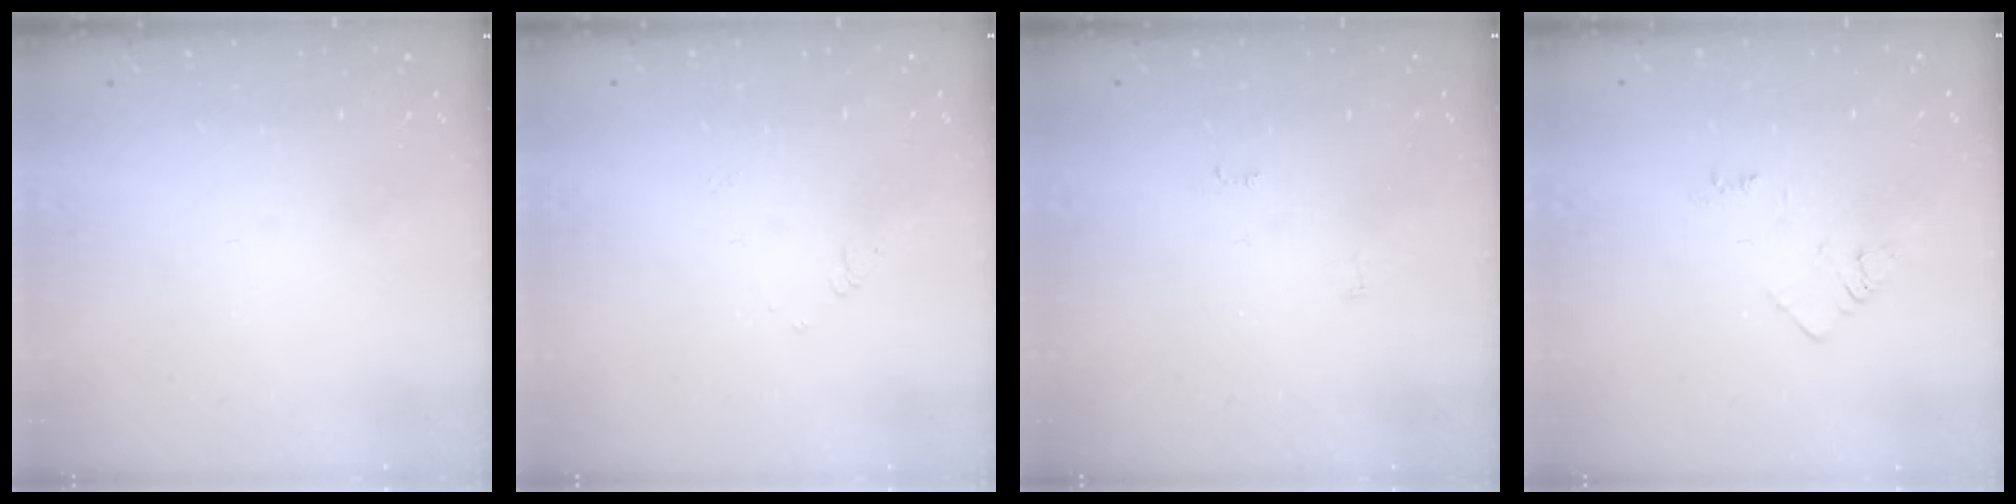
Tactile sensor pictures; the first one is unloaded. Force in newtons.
{"total": 3.0, "press": 3.0, "slide": 0.4}
{"total": 4.5, "press": 4.5, "slide": 0.5}
{"total": 3.8, "press": 3.8, "slide": 0.5}